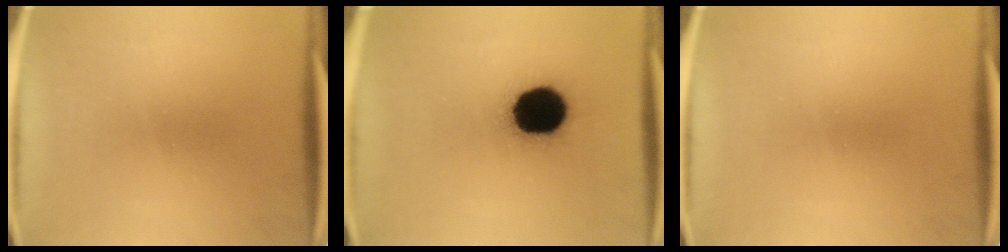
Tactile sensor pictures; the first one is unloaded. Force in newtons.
{"total": 18.6}
{"total": 0.0}